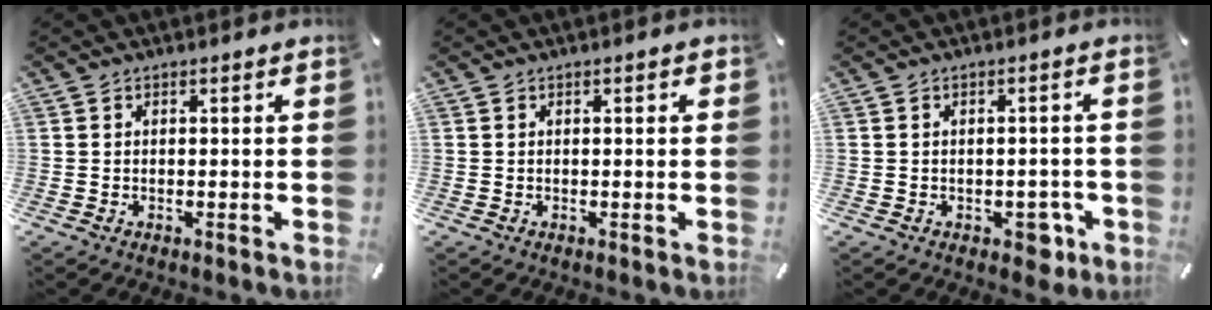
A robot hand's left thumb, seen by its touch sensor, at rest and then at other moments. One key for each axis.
{"total": 1.0, "fx": 0.1, "fy": 0.2, "fz": 1.0, "tx": -0.018, "ty": 0.001, "tz": 0.000}
{"total": 4.8, "fx": -1.9, "fy": 3.2, "fz": 3.0, "tx": -0.029, "ty": 0.006, "tz": -0.035}